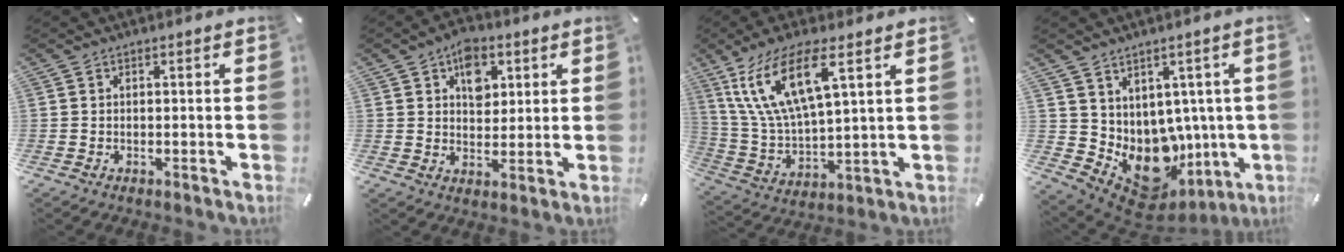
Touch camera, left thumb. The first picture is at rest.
{"total": 7.6, "force": [3.5, 5.4, 4.0], "torque": [-0.037, -0.012, 0.054]}
{"total": 15.5, "force": [8.2, 5.2, 12.1], "torque": [-0.278, -0.016, 0.140]}
{"total": 11.7, "force": [-1.5, 9.9, 6.1], "torque": [-0.107, -0.038, -0.005]}